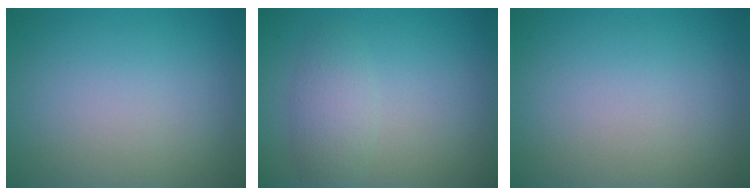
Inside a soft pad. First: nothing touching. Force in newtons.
{"total": 2.4, "press": 2.4, "slide": 0.1}
{"total": 0.0}